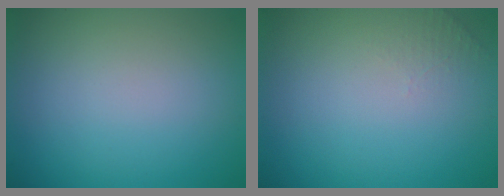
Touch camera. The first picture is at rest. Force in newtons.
{"total": 1.0, "press": 0.9, "slide": 0.3}